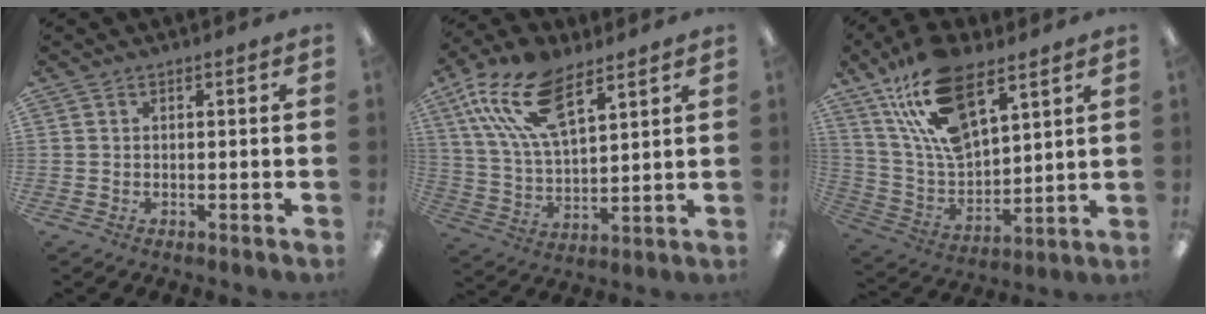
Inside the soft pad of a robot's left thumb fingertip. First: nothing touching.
{"total": 18.6, "force": [10.5, 8.9, 12.6], "torque": [-0.260, -0.026, 0.189]}
{"total": 20.1, "force": [12.3, 9.3, 12.8], "torque": [-0.275, -0.051, 0.219]}